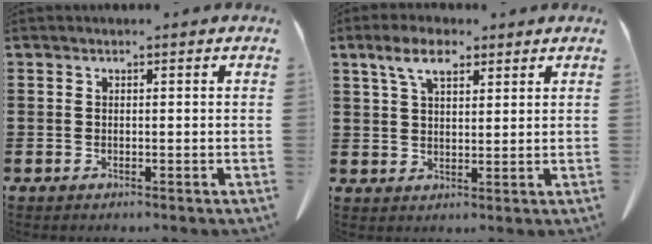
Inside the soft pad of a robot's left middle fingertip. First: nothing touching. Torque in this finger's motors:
{"motor_torque": [0.00, 0.03, -0.13, -0.01]}